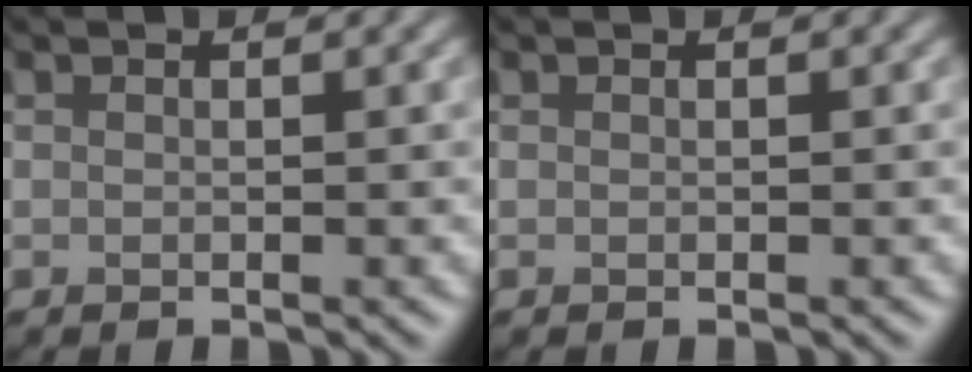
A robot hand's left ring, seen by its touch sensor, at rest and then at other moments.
{"total": 0.0}